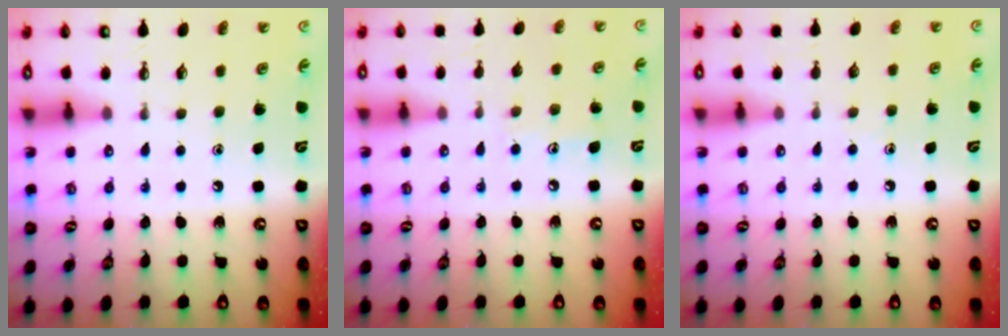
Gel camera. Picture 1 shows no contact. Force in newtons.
{"total": 6.2, "press": 6.2, "slide": 0.6}
{"total": 3.7, "press": 3.7, "slide": 0.4}